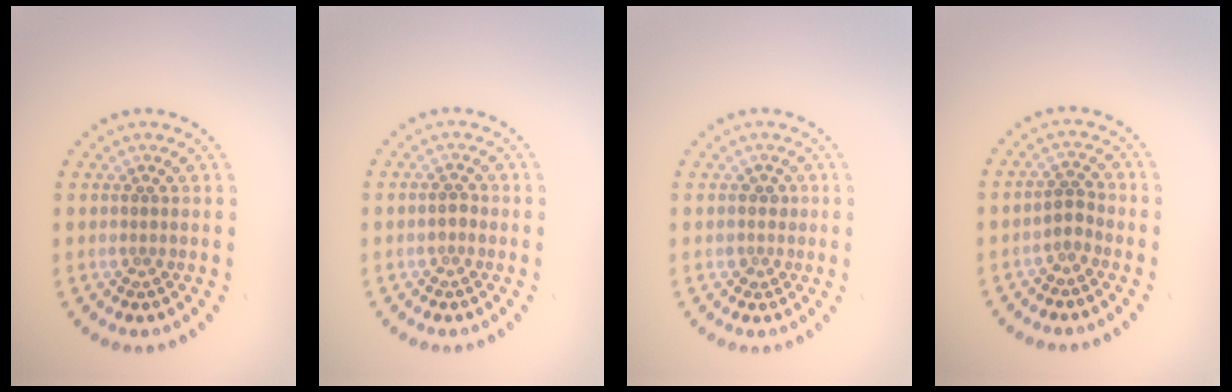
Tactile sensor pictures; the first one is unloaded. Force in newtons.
{"total": 1.0, "press": 1.0, "slide": 0.1}
{"total": 1.1, "press": 0.9, "slide": 0.5}
{"total": 1.4, "press": 1.2, "slide": 0.8}